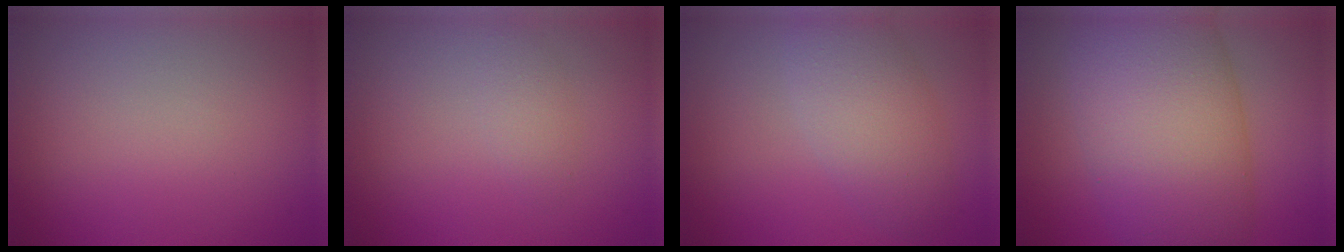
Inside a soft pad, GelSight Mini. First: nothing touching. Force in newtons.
{"total": 1.3, "press": 1.3, "slide": 0.1}
{"total": 4.8, "press": 4.7, "slide": 0.2}
{"total": 13.0, "press": 13.0, "slide": 0.1}